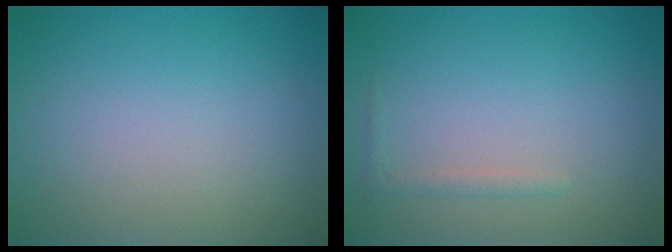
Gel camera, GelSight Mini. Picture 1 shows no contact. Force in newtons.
{"total": 0.8, "press": 0.8, "slide": 0.0}